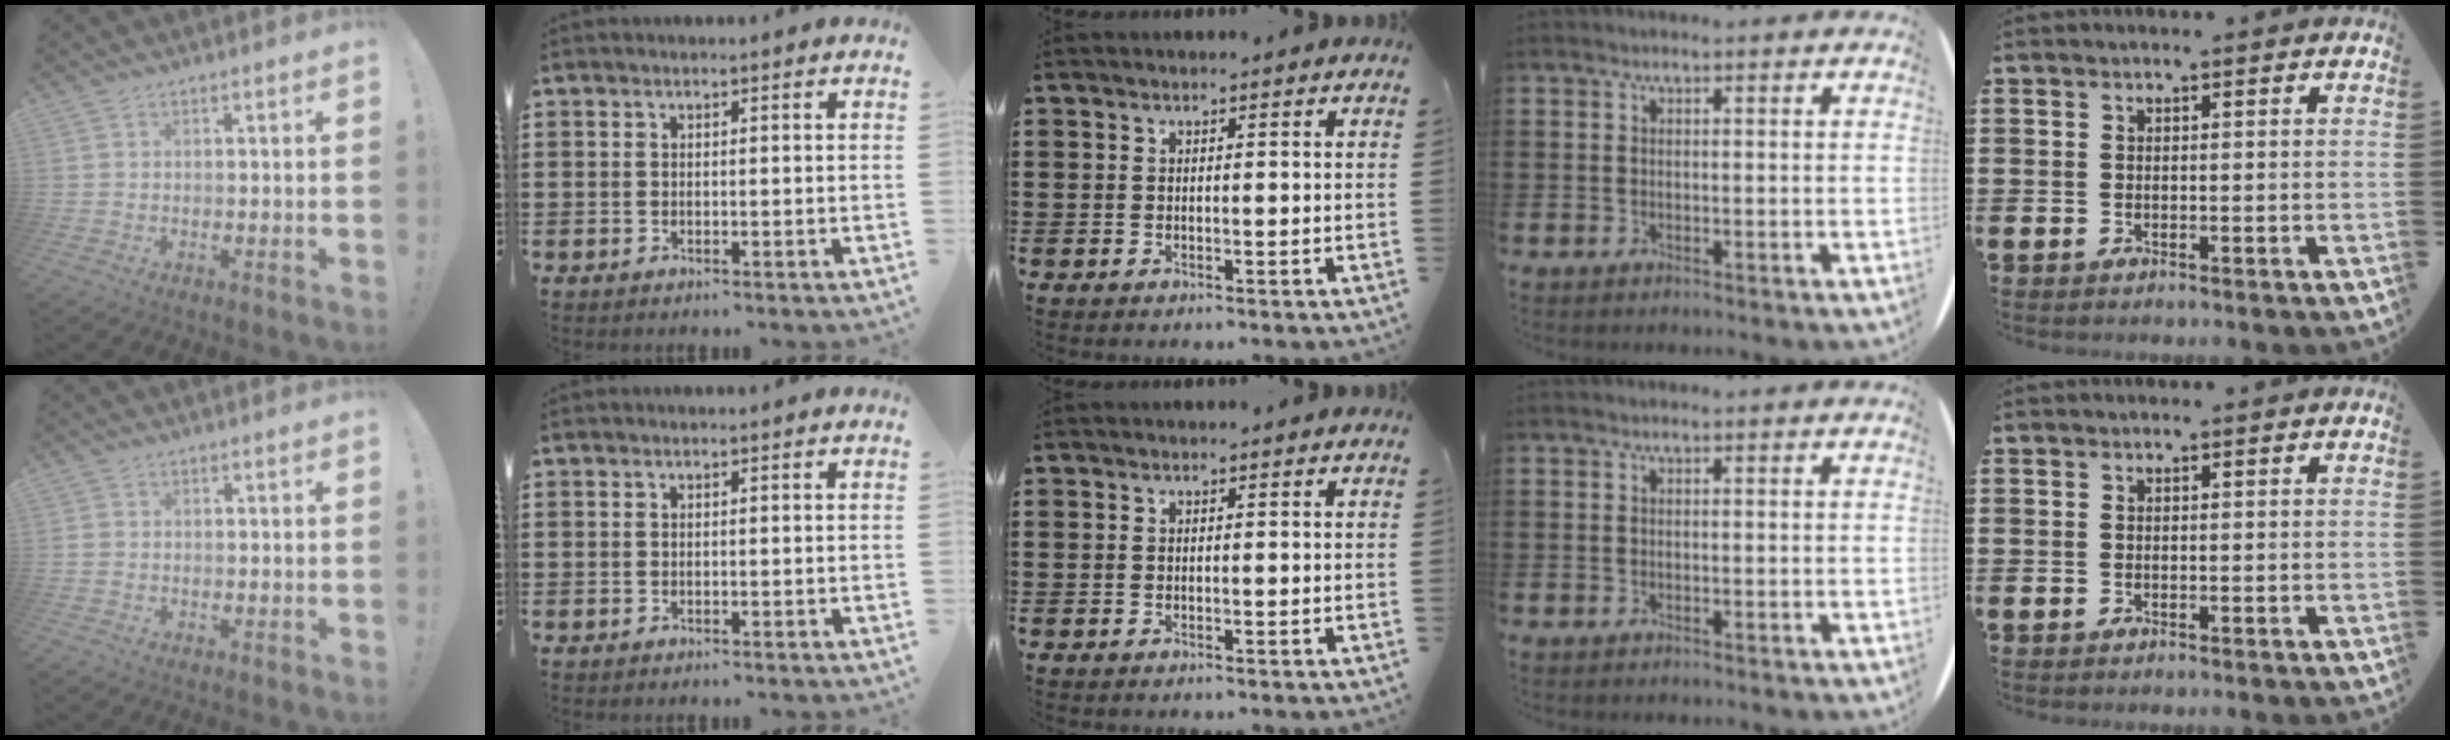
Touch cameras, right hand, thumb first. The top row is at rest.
{"thumb": {"total": 0.9, "force": [-0.3, 0.8, 0.4], "torque": [-0.005, 0.003, -0.005]}}